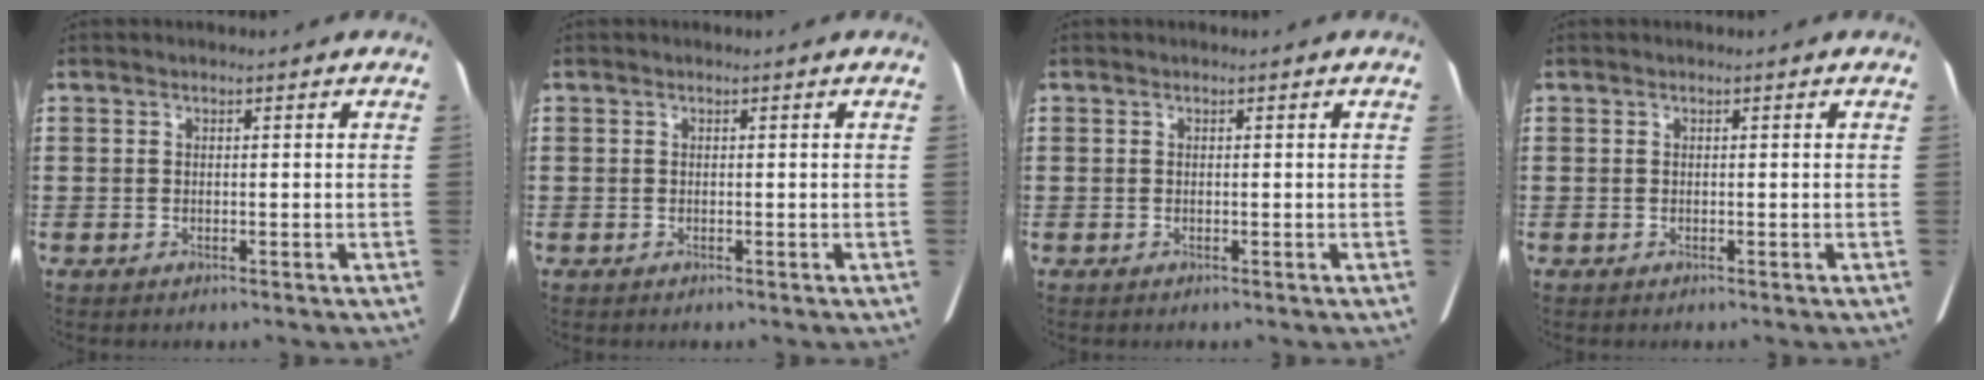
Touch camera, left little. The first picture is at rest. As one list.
[{"total": 0.0}, {"total": 0.0}, {"total": 0.0}]